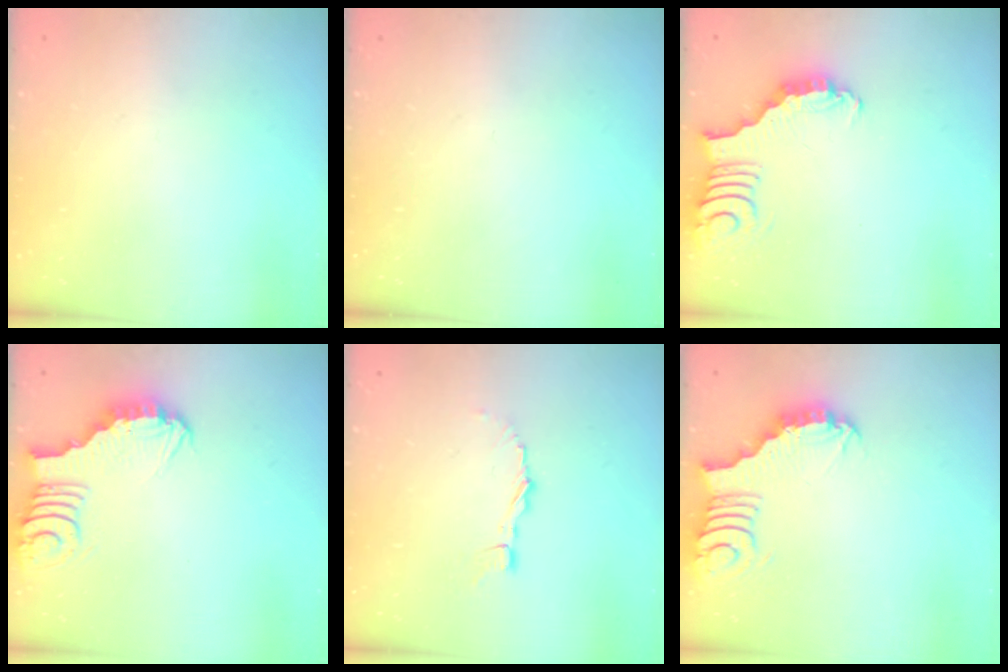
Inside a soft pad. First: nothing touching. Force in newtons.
{"total": 0.0}
{"total": 3.1, "press": 3.1, "slide": 0.6}
{"total": 4.0, "press": 4.0, "slide": 0.4}
{"total": 3.5, "press": 3.5, "slide": 0.3}
{"total": 3.8, "press": 3.8, "slide": 0.8}